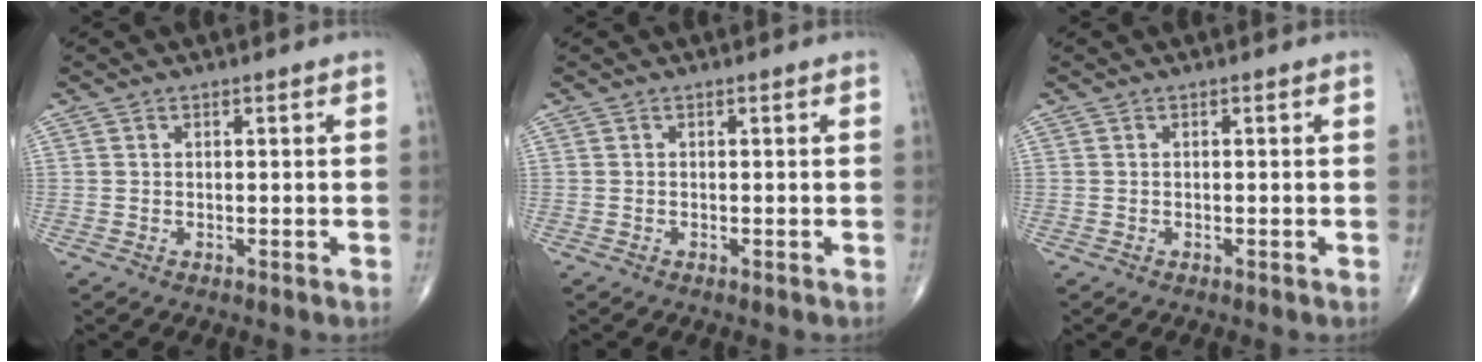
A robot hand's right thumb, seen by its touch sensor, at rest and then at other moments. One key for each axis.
{"total": 0.0}
{"total": 0.0}